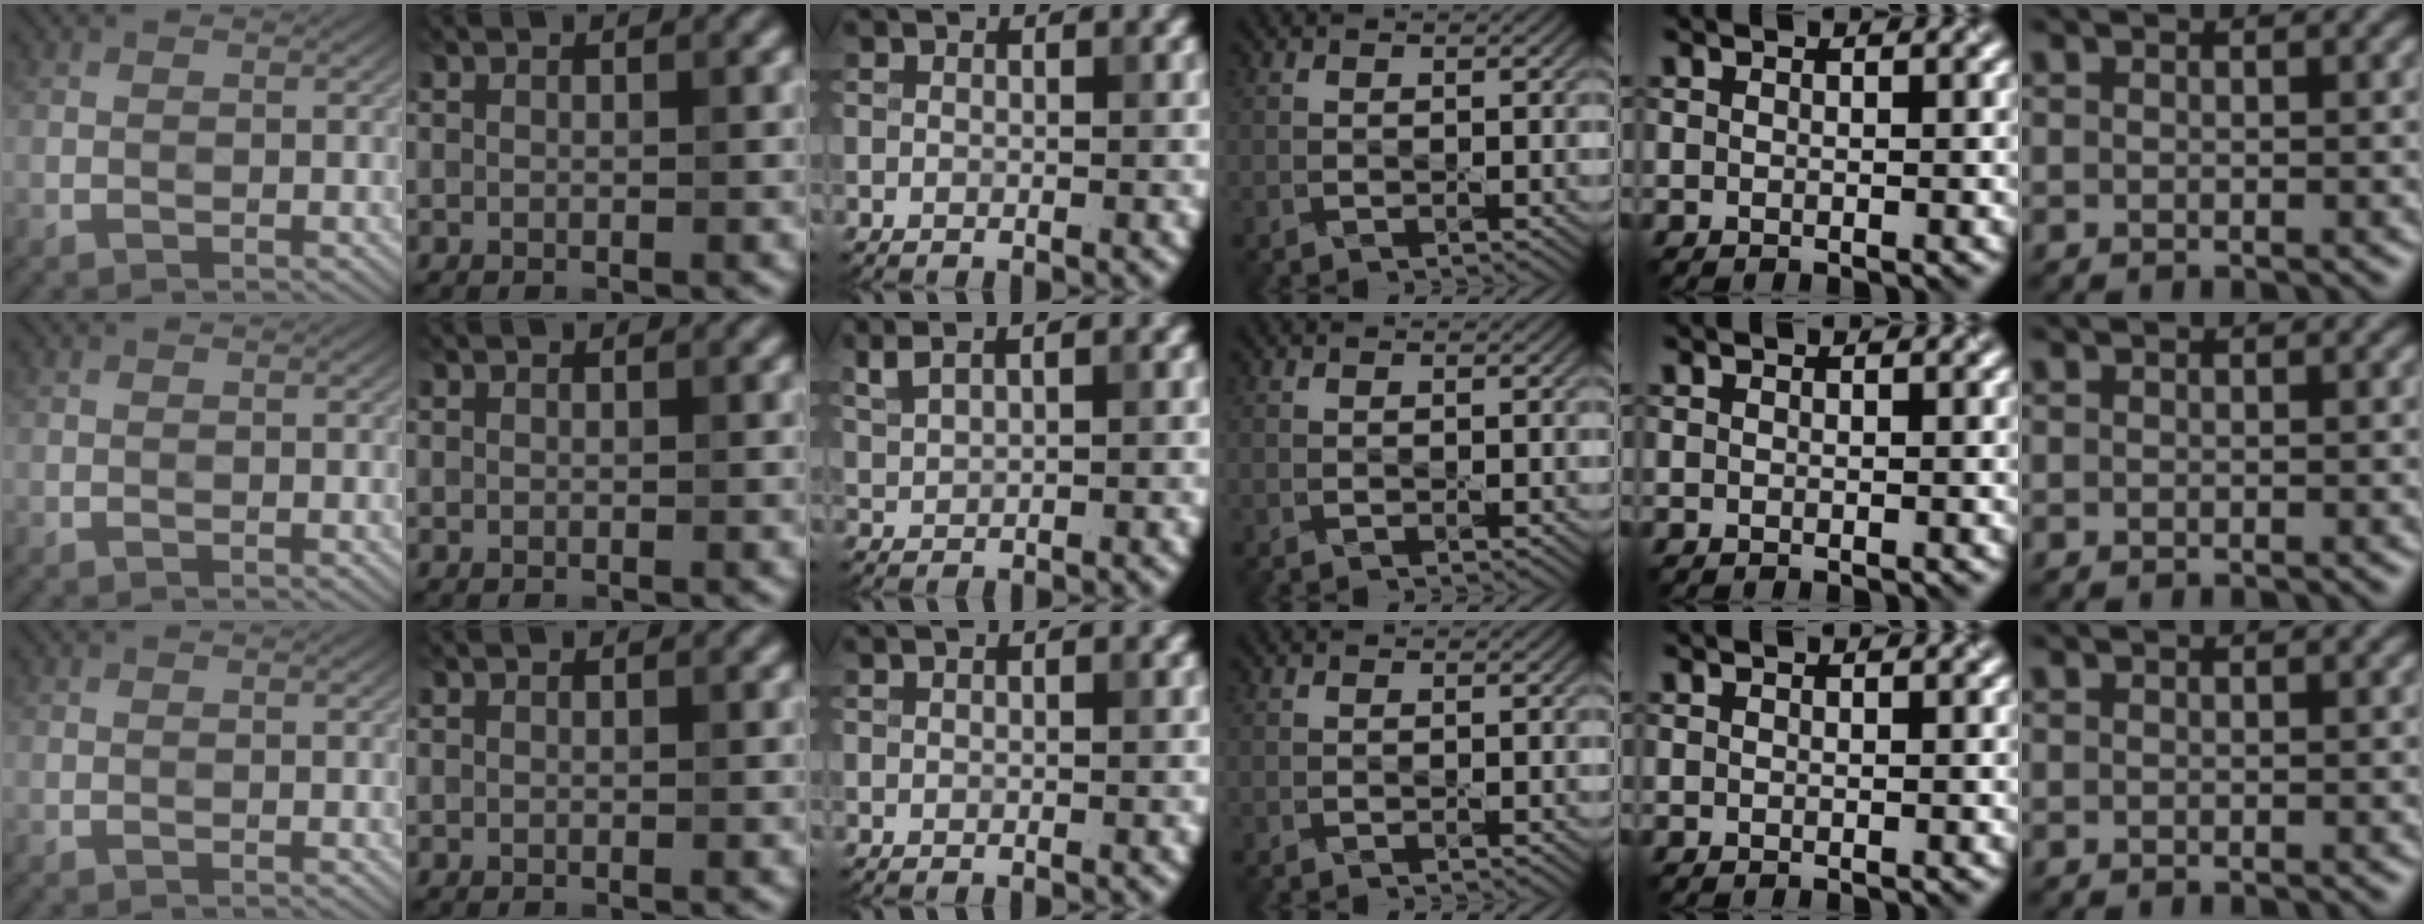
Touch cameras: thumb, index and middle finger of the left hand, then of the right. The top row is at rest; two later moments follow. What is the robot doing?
{"motion": "press", "object": "keyboard"}